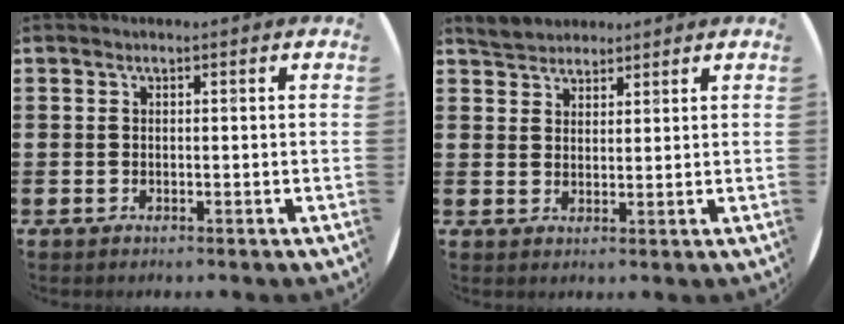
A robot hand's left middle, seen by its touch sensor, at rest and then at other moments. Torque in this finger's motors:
{"motor_torque": [0.16, -0.15, 0.00, 0.01]}